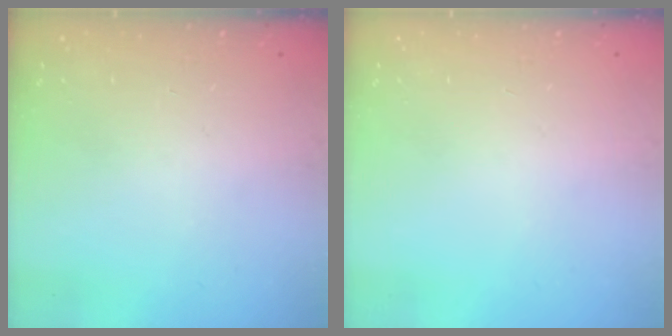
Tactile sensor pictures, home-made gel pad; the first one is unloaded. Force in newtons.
{"total": 0.0}